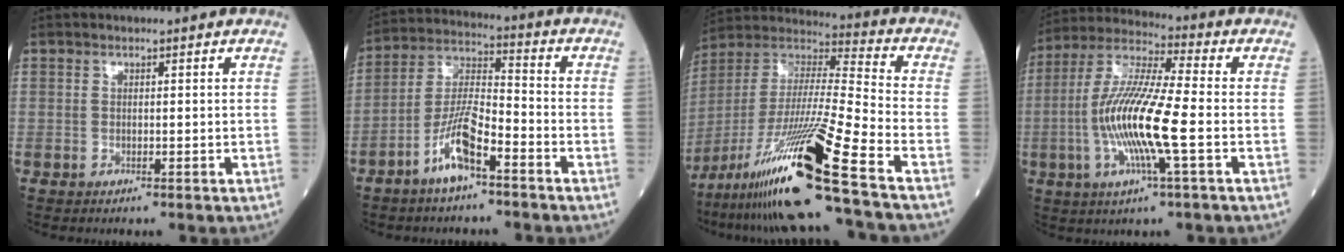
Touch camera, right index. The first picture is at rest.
{"total": 9.1, "force": [-5.3, 1.7, 7.2], "torque": [-0.149, 0.003, -0.103]}
{"total": 23.9, "force": [-14.6, -1.8, 18.8], "torque": [-0.370, -0.038, -0.277]}
{"total": 14.3, "force": [-2.9, 1.0, 14.0], "torque": [-0.284, -0.004, -0.060]}